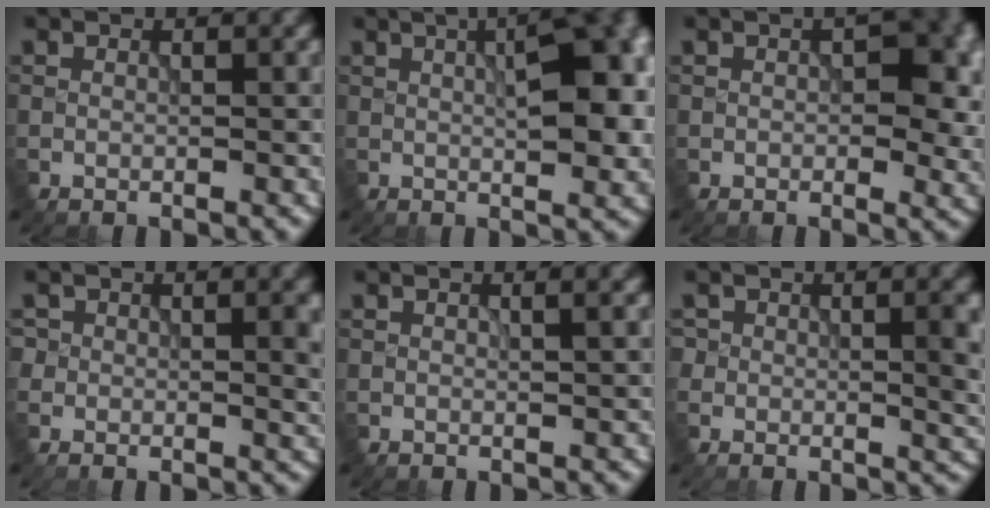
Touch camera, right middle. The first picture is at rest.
{"total": 10.6, "force": [1.7, 4.3, 9.6], "torque": [-0.086, 0.030, 0.011]}
{"total": 6.7, "force": [0.7, 3.7, 5.5], "torque": [-0.060, 0.000, 0.009]}
{"total": 3.2, "force": [0.6, 2.1, 2.3], "torque": [-0.026, -0.005, 0.006]}
{"total": 0.8, "force": [0.4, -0.1, 0.7], "torque": [-0.012, 0.004, 0.004]}
{"total": 3.8, "force": [0.5, 2.1, 3.1], "torque": [-0.035, -0.004, 0.007]}